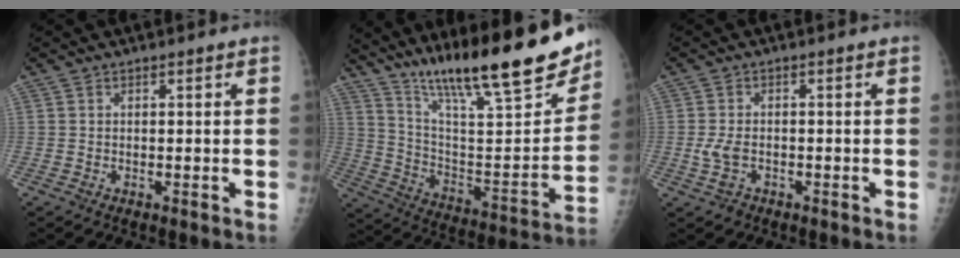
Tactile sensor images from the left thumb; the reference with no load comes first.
{"total": 27.8, "force": [19.9, 5.3, 18.7], "torque": [-0.272, -0.073, 0.320]}
{"total": 3.2, "force": [-1.1, 2.1, 2.2], "torque": [-0.049, 0.005, -0.019]}